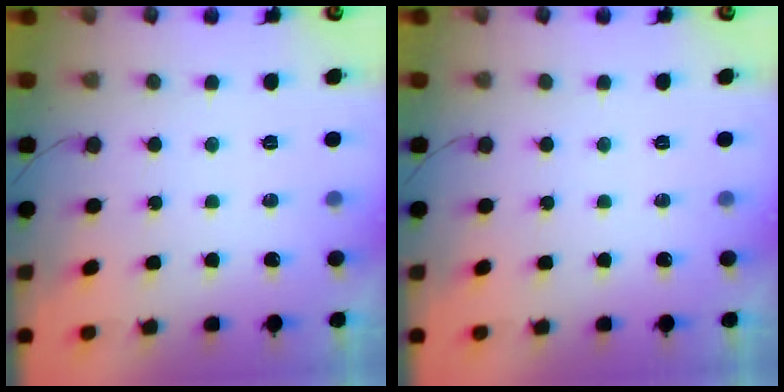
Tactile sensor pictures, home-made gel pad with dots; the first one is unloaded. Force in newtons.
{"total": 0.0}